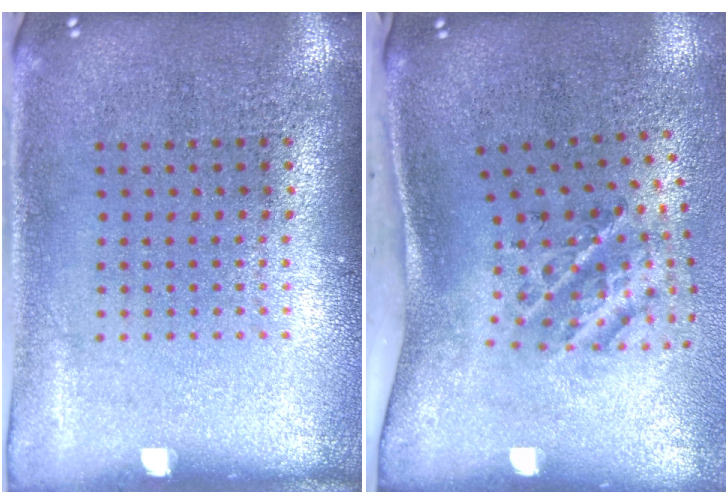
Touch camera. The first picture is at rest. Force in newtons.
{"total": 2.2, "press": 1.3, "slide": 1.8}